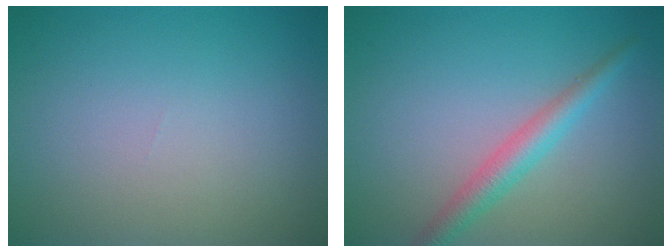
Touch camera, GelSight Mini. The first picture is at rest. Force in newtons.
{"total": 2.8, "press": 2.8, "slide": 0.0}